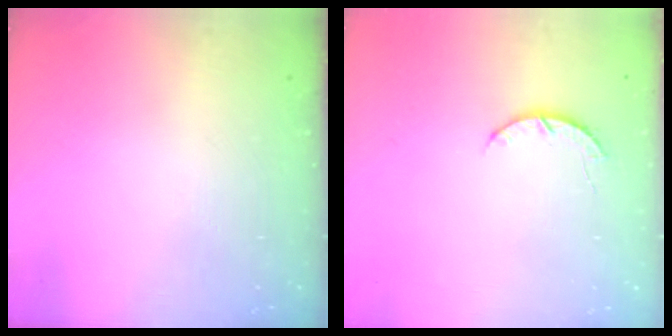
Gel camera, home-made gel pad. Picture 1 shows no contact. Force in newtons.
{"total": 3.9, "press": 3.9, "slide": 0.4}